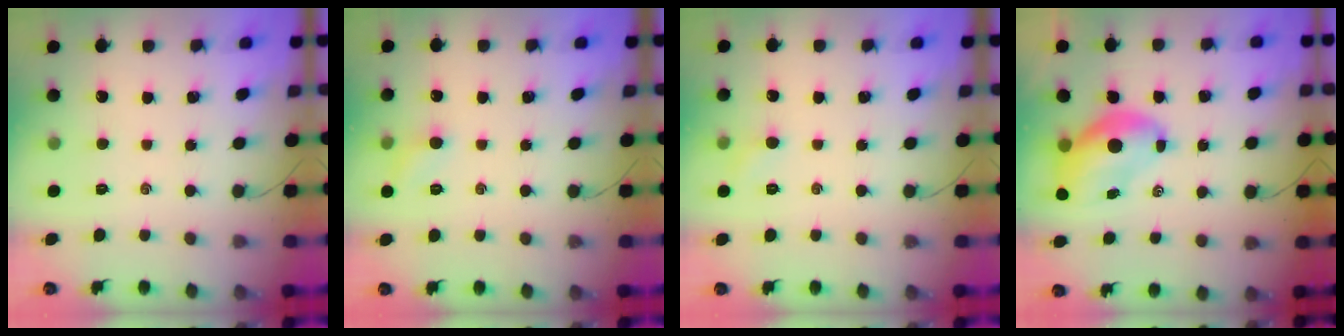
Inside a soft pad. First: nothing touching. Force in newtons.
{"total": 5.5, "press": 5.2, "slide": 1.9}
{"total": 3.8, "press": 3.6, "slide": 1.2}
{"total": 8.5, "press": 8.1, "slide": 2.3}